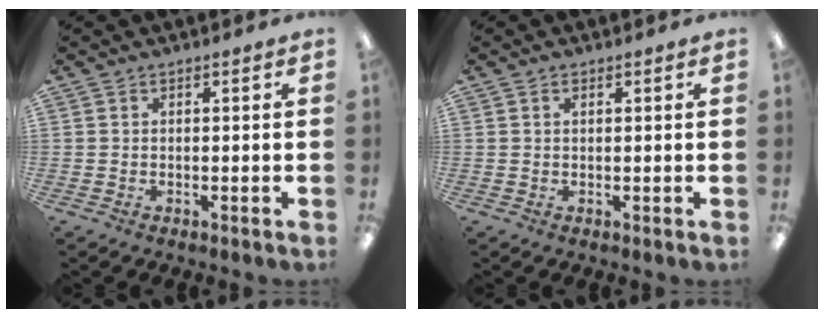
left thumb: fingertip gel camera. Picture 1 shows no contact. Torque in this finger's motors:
{"motor_torque": [0.02, -0.12, -0.27, -0.03, -0.02]}